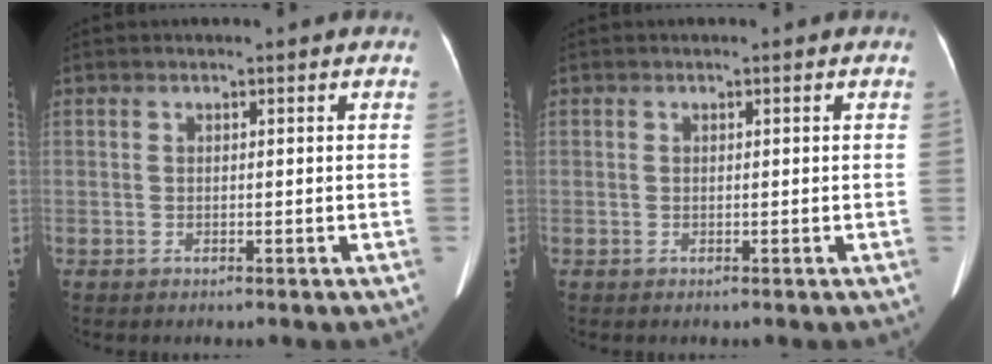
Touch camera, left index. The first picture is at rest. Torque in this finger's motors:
{"motor_torque": [0.02, 0.02, 0.01, 0.00]}